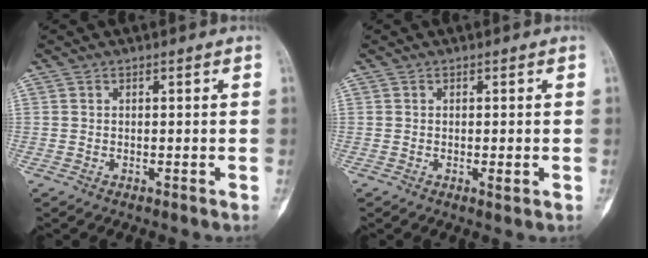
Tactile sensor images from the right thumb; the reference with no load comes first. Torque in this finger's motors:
{"motor_torque": [-0.47, 0.11, -0.15, 0.12, 0.01]}